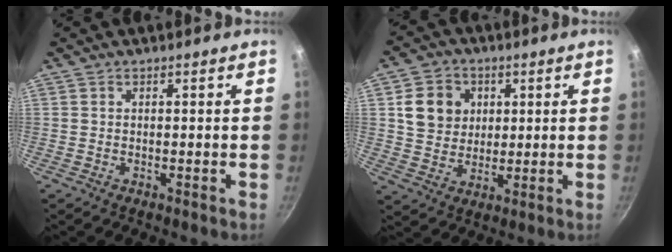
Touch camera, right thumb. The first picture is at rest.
{"total": 9.3, "force": [2.5, 8.1, 3.8], "torque": [-0.037, 0.001, 0.042]}